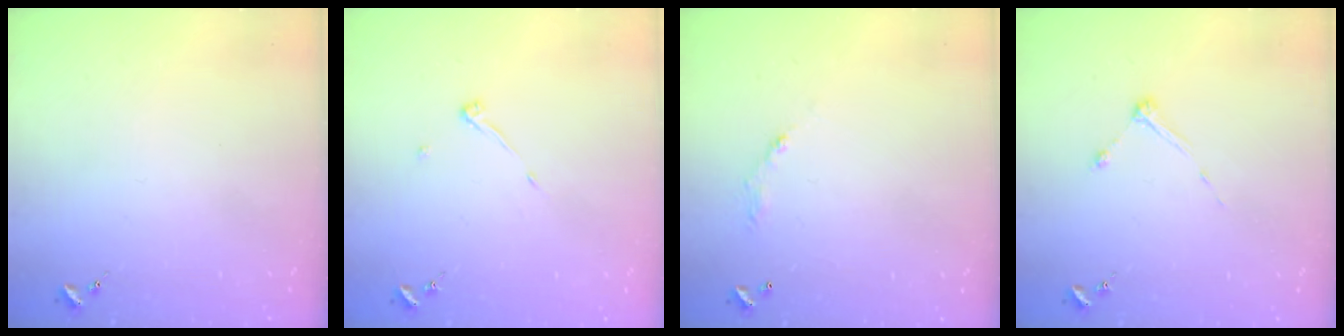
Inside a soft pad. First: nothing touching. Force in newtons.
{"total": 3.6, "press": 3.6, "slide": 0.4}
{"total": 5.7, "press": 5.7, "slide": 0.4}
{"total": 4.9, "press": 4.9, "slide": 0.7}